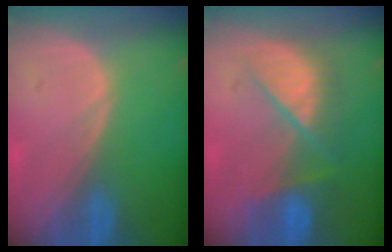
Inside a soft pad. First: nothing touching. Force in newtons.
{"total": 7.3, "press": 7.2, "slide": 0.7}